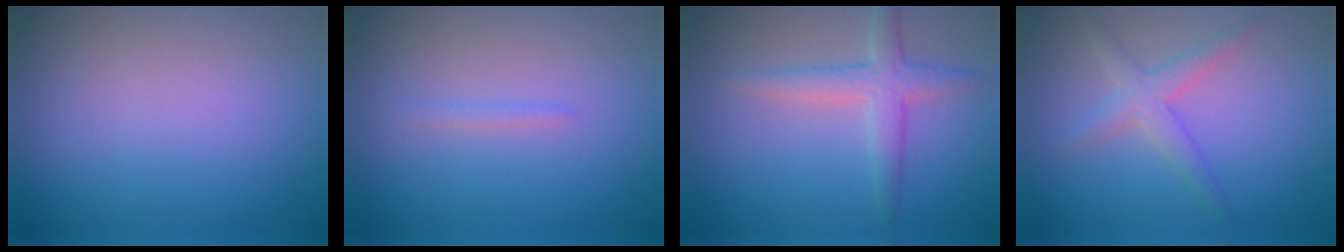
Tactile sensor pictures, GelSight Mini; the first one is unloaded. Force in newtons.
{"total": 0.8, "press": 0.7, "slide": 0.1}
{"total": 3.0, "press": 3.0, "slide": 0.1}
{"total": 2.4, "press": 2.4, "slide": 0.0}